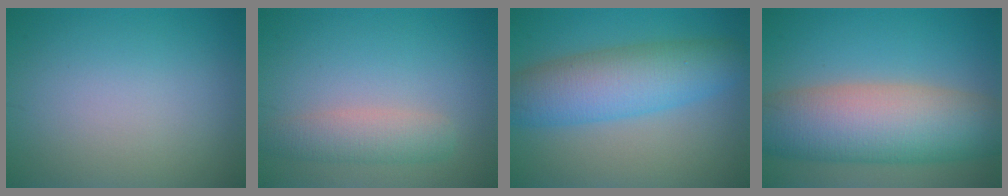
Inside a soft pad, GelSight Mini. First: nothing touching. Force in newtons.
{"total": 3.0, "press": 3.0, "slide": 0.1}
{"total": 7.4, "press": 7.4, "slide": 0.1}
{"total": 11.0, "press": 10.9, "slide": 0.8}